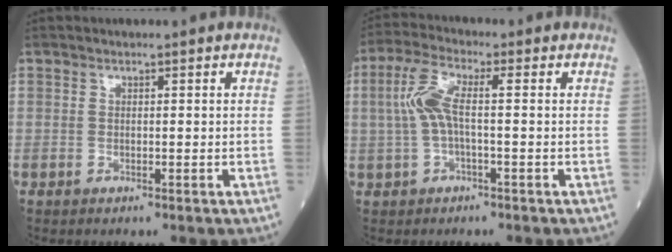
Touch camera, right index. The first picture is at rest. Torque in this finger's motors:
{"motor_torque": [0.80, 0.23, 0.16, 0.14]}